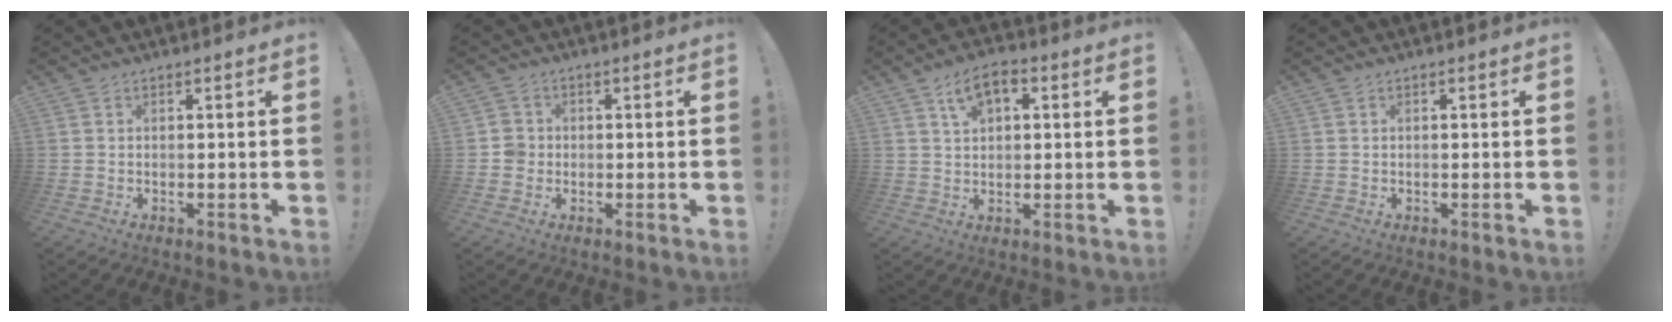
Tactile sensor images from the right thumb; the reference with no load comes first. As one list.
[{"total": 3.6, "force": [-0.8, 3.4, 0.8], "torque": [-0.007, 0.010, -0.015]}, {"total": 7.2, "force": [3.0, 4.4, 4.9], "torque": [-0.071, -0.003, 0.053]}, {"total": 0.0}]